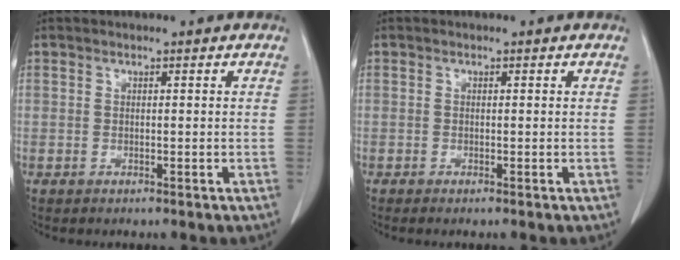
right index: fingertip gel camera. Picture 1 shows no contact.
{"total": 0.5, "force": [-0.3, 0.0, 0.5], "torque": [-0.012, 0.000, -0.005]}